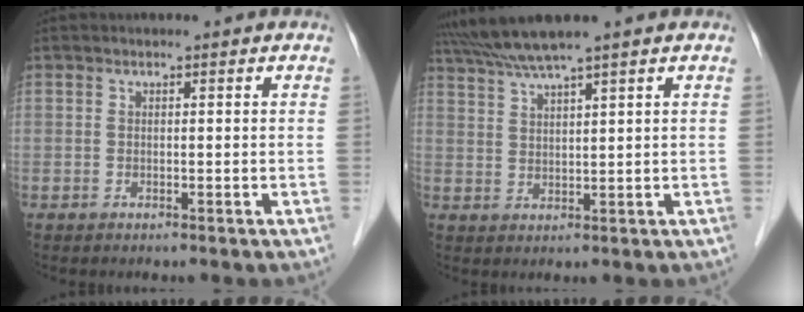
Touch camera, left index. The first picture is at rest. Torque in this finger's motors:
{"motor_torque": [-1.07, -1.07, -0.29, 0.15]}